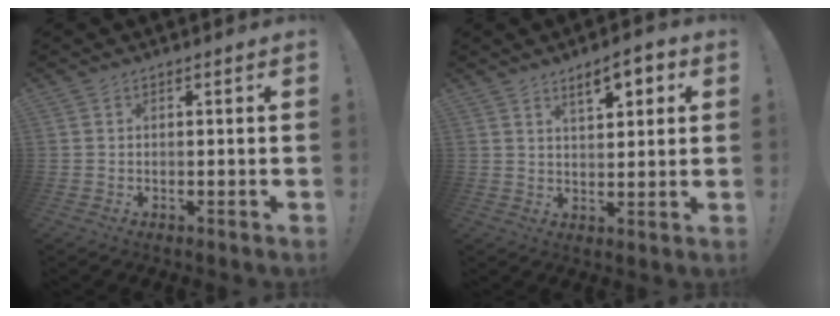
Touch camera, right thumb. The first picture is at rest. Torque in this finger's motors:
{"motor_torque": [0.04, 0.04, 0.00, 0.14, 0.09]}